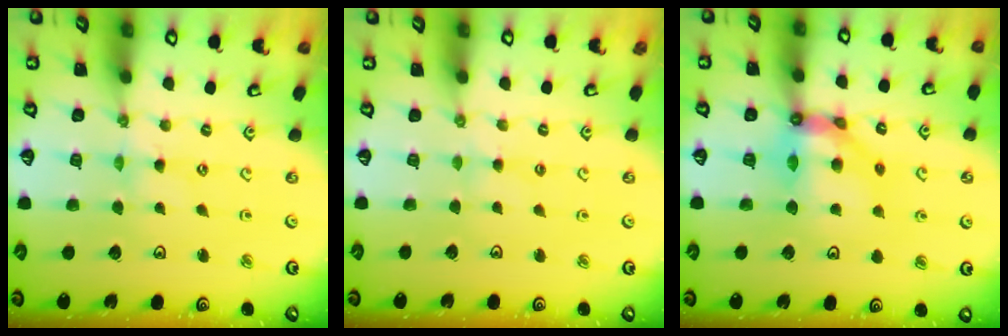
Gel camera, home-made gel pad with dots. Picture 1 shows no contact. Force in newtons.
{"total": 1.9, "press": 1.8, "slide": 0.4}
{"total": 10.4, "press": 10.4, "slide": 1.2}